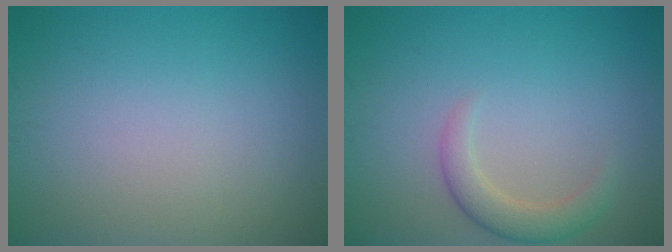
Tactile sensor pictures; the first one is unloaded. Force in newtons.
{"total": 2.5, "press": 2.5, "slide": 0.2}